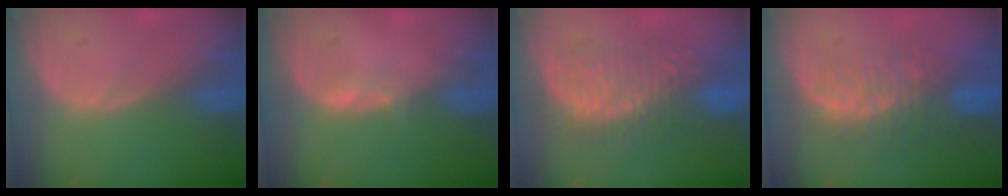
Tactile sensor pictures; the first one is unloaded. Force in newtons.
{"total": 1.3, "press": 1.2, "slide": 0.5}
{"total": 8.7, "press": 8.6, "slide": 0.9}
{"total": 9.4, "press": 8.1, "slide": 4.7}